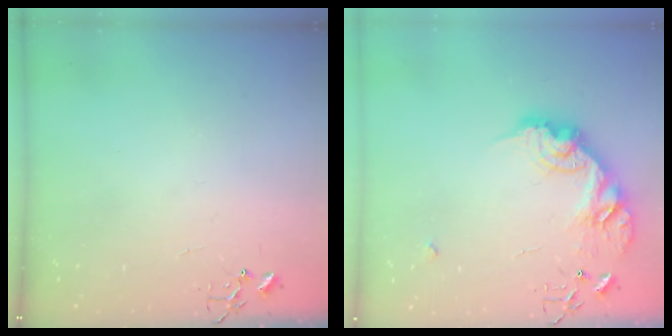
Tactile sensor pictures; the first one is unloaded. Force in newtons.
{"total": 18.3, "press": 18.3, "slide": 1.0}